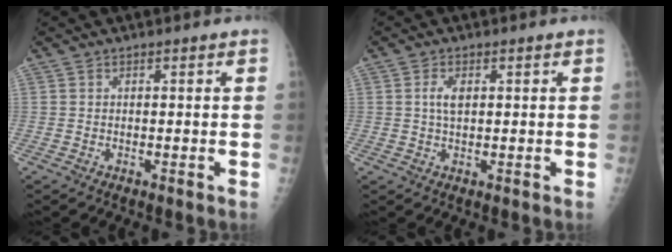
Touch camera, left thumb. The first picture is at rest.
{"total": 2.7, "force": [0.6, 1.3, 2.3], "torque": [-0.044, 0.001, 0.011]}